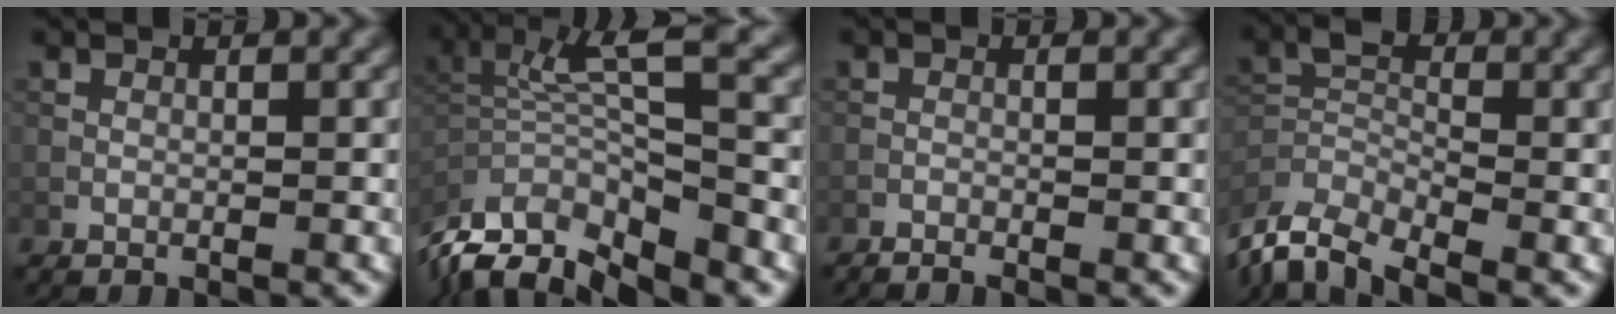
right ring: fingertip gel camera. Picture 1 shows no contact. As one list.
[{"total": 10.0, "force": [-2.9, 2.9, 9.1], "torque": [-0.181, 0.004, -0.038]}, {"total": 0.6, "force": [-0.5, -0.1, 0.2], "torque": [-0.011, 0.002, -0.013]}, {"total": 7.0, "force": [-5.6, 2.6, 3.4], "torque": [-0.072, -0.009, -0.117]}]